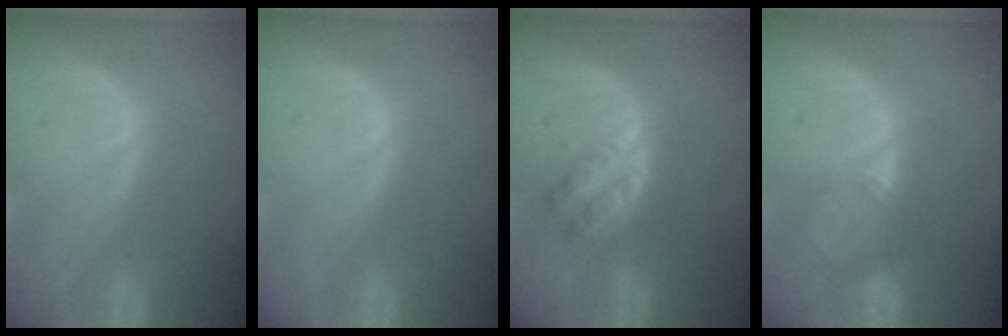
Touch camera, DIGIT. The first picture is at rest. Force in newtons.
{"total": 0.0}
{"total": 5.1, "press": 4.8, "slide": 1.8}
{"total": 3.4, "press": 3.0, "slide": 1.6}